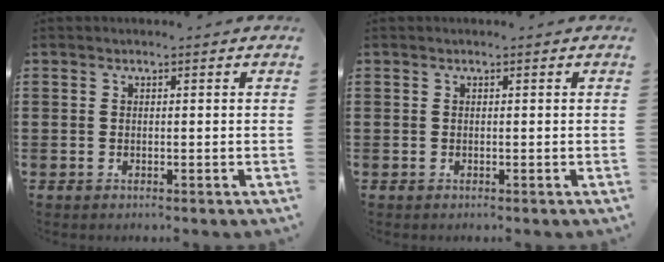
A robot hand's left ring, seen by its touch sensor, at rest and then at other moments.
{"total": 0.0}